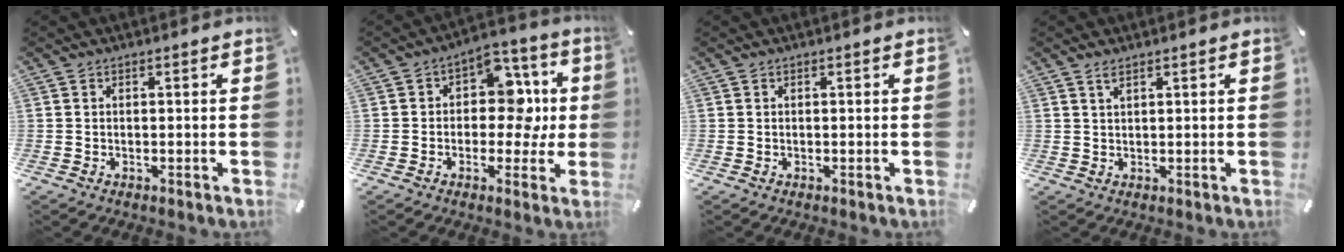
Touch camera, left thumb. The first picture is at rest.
{"total": 11.5, "force": [0.0, 8.7, 7.5], "torque": [-0.089, -0.001, 0.001]}
{"total": 0.0}
{"total": 1.8, "force": [1.4, 0.4, 1.1], "torque": [-0.023, -0.001, 0.025]}